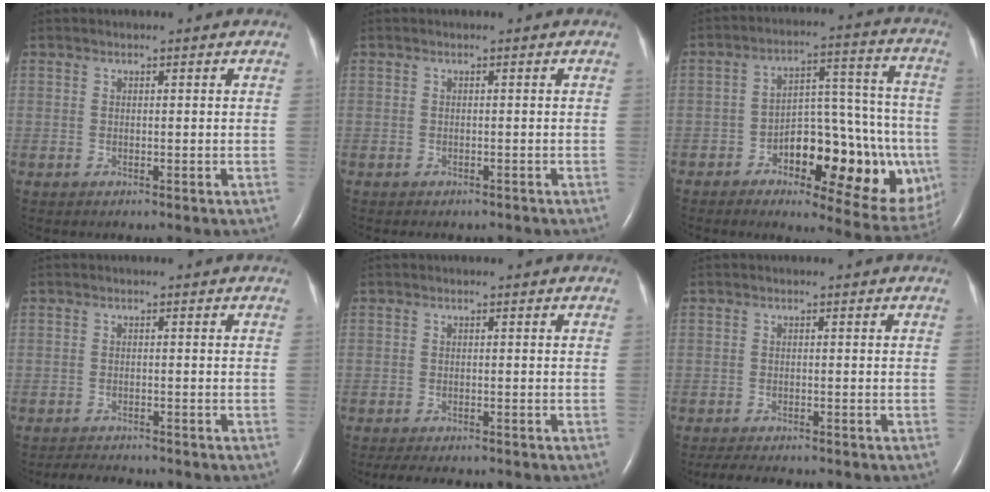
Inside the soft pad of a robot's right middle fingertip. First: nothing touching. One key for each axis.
{"total": 3.1, "fx": -2.7, "fy": 1.2, "fz": 1.0, "tx": -0.013, "ty": -0.003, "tz": -0.029}
{"total": 20.0, "fx": -6.6, "fy": 7.1, "fz": 17.5, "tx": -0.171, "ty": 0.031, "tz": -0.075}
{"total": 4.7, "fx": -4.4, "fy": 0.8, "fz": 1.4, "tx": -0.025, "ty": -0.009, "tz": -0.064}
{"total": 7.2, "fx": -6.2, "fy": 1.9, "fz": 3.1, "tx": -0.046, "ty": -0.007, "tz": -0.084}
{"total": 6.8, "fx": -5.9, "fy": 1.5, "fz": 3.0, "tx": -0.049, "ty": -0.011, "tz": -0.084}